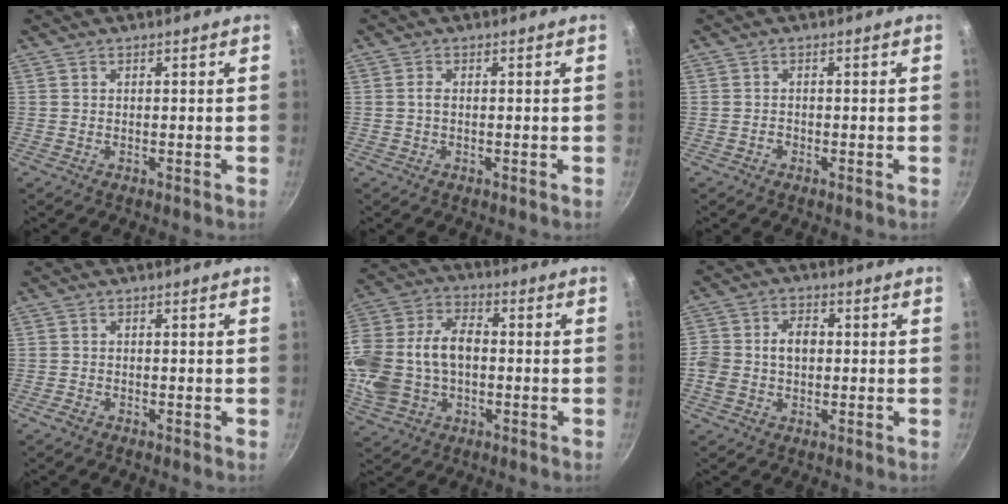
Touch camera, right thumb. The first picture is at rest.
{"total": 1.2, "force": [0.0, 0.7, 1.0], "torque": [-0.019, 0.003, -0.002]}
{"total": 0.9, "force": [-0.6, 0.6, 0.2], "torque": [-0.006, 0.007, -0.011]}
{"total": 1.4, "force": [-0.9, 0.8, 0.7], "torque": [-0.017, 0.006, -0.018]}
{"total": 19.7, "force": [-1.0, 13.5, 14.3], "torque": [-0.301, 0.044, -0.016]}
{"total": 7.6, "force": [-0.3, 5.6, 5.1], "torque": [-0.080, 0.020, -0.015]}